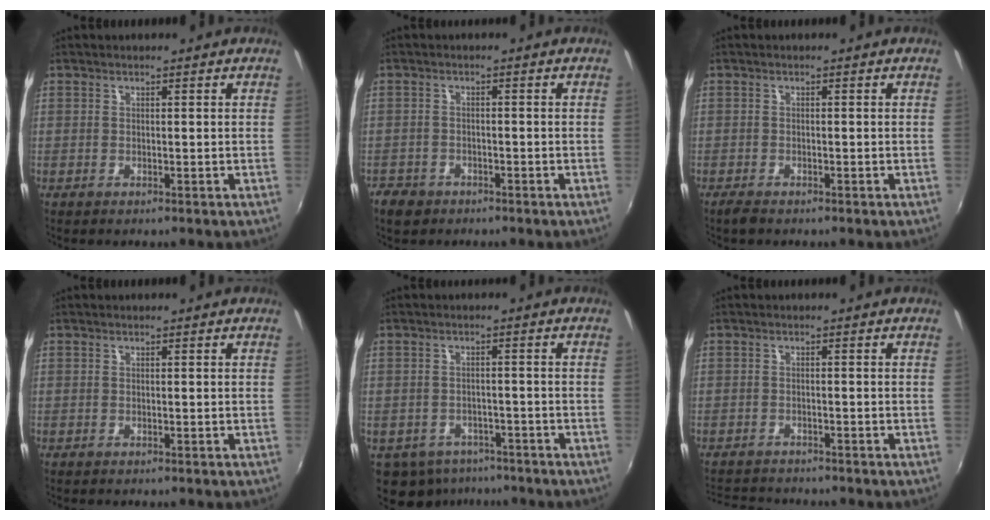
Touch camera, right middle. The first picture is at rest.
{"total": 4.0, "force": [-2.8, 2.6, 1.1], "torque": [-0.039, -0.003, -0.050]}
{"total": 1.8, "force": [-1.5, 0.5, 0.8], "torque": [-0.020, -0.005, -0.029]}
{"total": 0.0}
{"total": 9.7, "force": [-6.2, 6.5, 3.6], "torque": [-0.098, -0.013, -0.081]}
{"total": 6.1, "force": [-5.8, 1.4, 1.4], "torque": [-0.046, -0.007, -0.095]}